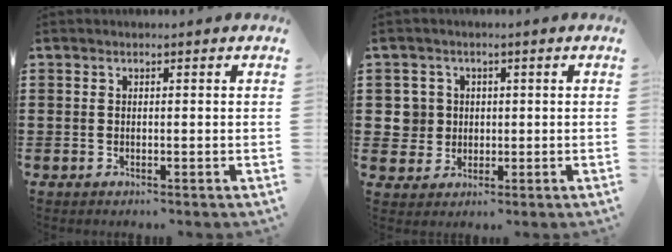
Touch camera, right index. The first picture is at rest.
{"total": 4.0, "force": [0.3, 3.9, 0.8], "torque": [-0.035, 0.013, 0.004]}